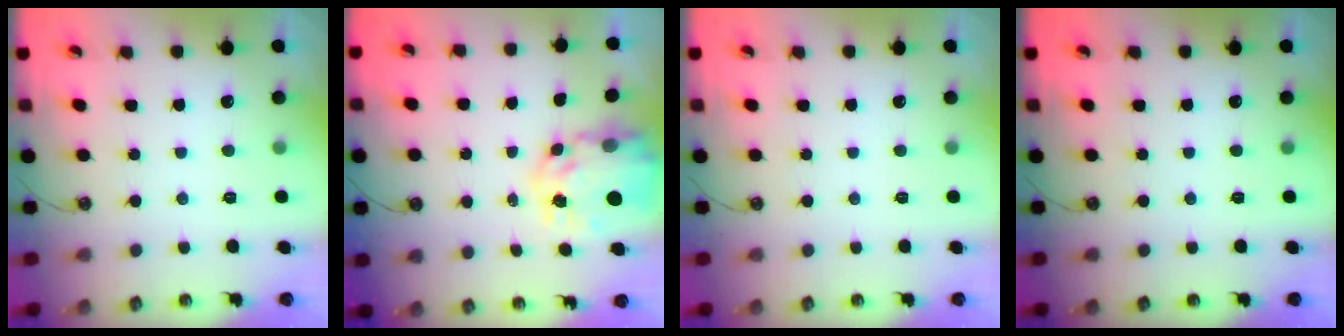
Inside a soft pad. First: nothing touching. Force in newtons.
{"total": 10.3, "press": 10.2, "slide": 0.8}
{"total": 0.0}
{"total": 0.0}